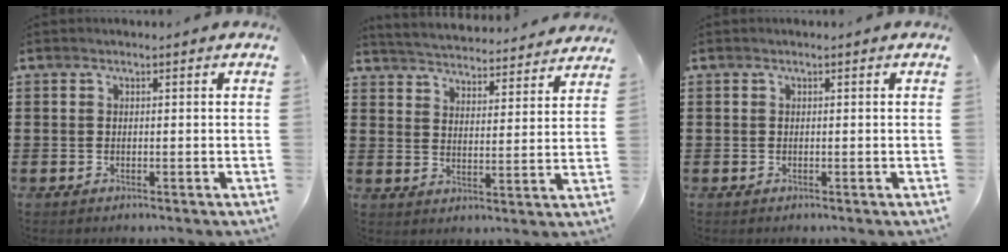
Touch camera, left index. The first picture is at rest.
{"total": 4.2, "force": [4.2, -0.5, -0.2], "torque": [-0.021, -0.037, 0.068]}
{"total": 0.0}